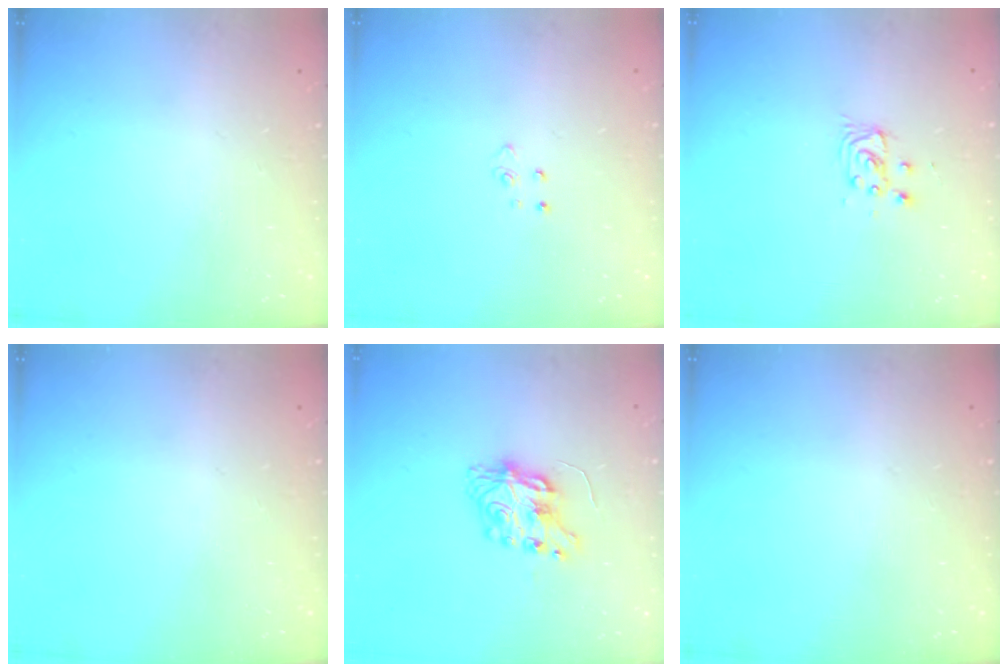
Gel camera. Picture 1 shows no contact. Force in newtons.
{"total": 2.6, "press": 2.6, "slide": 0.3}
{"total": 4.0, "press": 4.0, "slide": 0.4}
{"total": 0.0}
{"total": 7.9, "press": 7.9, "slide": 0.2}
{"total": 0.0}